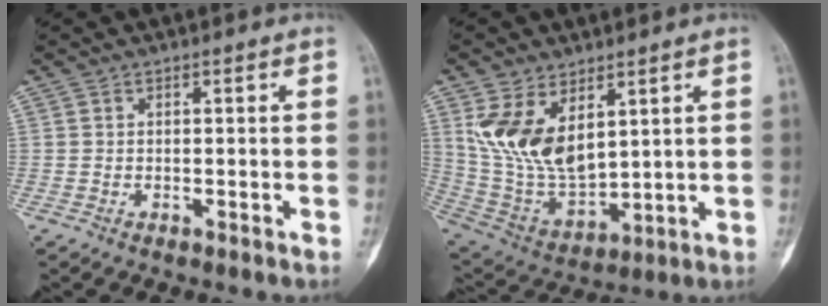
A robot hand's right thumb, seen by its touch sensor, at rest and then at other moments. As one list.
[{"total": 14.7, "force": [5.6, 8.3, 10.8], "torque": [-0.188, -0.026, 0.133]}]